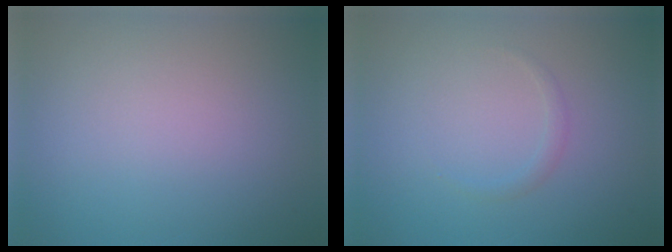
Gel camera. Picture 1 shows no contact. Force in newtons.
{"total": 0.7, "press": 0.7, "slide": 0.0}